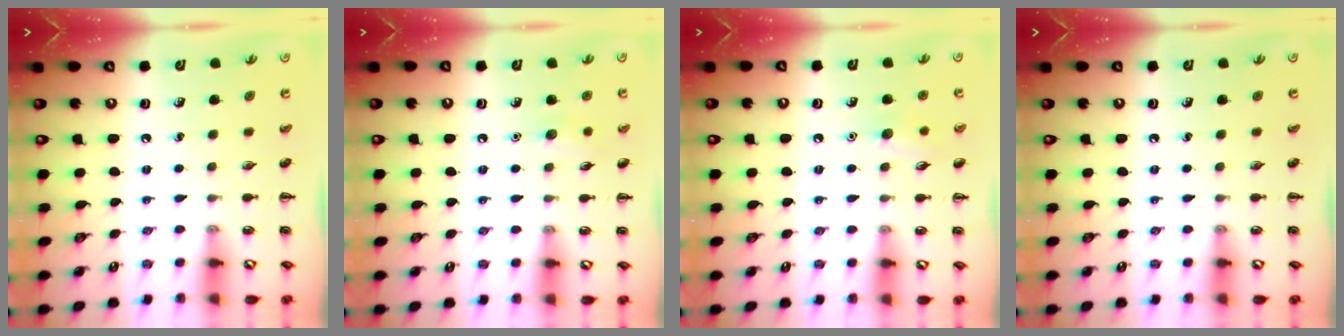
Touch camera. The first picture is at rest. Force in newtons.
{"total": 5.6, "press": 5.4, "slide": 1.5}
{"total": 7.0, "press": 6.8, "slide": 1.6}
{"total": 0.0}